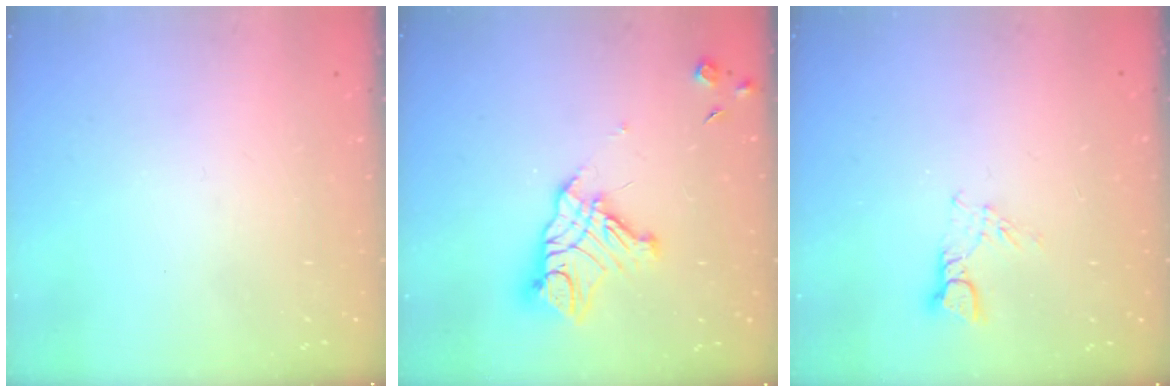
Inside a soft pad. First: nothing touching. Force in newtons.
{"total": 13.7, "press": 13.7, "slide": 1.4}
{"total": 3.8, "press": 3.8, "slide": 0.4}